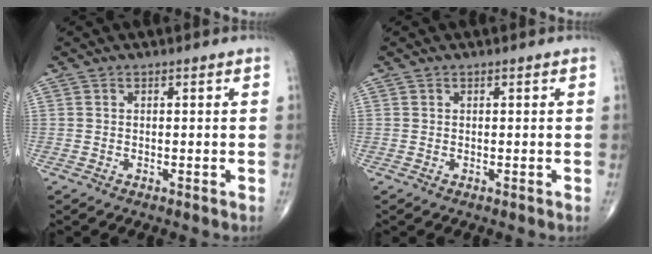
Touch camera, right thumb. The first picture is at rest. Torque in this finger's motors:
{"motor_torque": [0.01, 0.22, 0.21, -0.14, -0.02]}